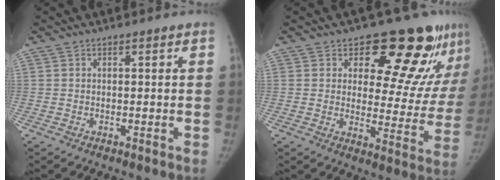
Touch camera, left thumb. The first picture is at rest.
{"total": 18.0, "force": [12.0, 8.1, 10.6], "torque": [-0.071, -0.083, 0.148]}